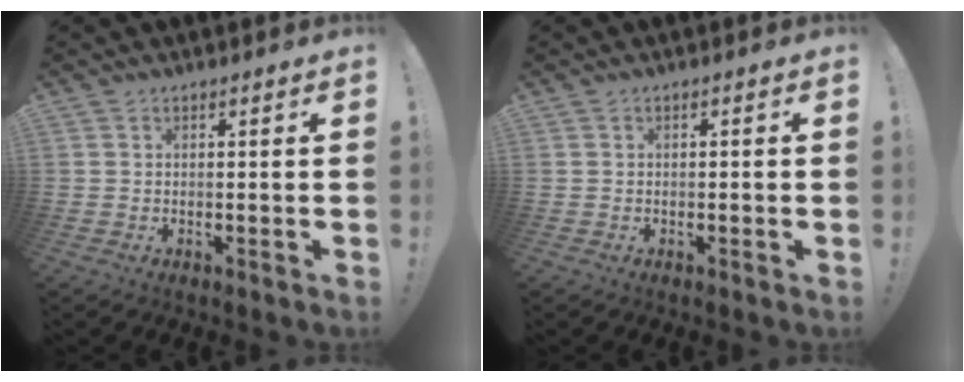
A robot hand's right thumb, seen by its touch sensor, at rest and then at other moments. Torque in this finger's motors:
{"motor_torque": [0.14, 0.12, -0.11, 0.02, 0.01]}